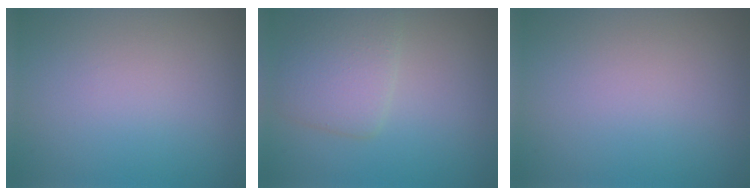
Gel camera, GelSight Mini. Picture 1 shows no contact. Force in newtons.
{"total": 3.8, "press": 3.7, "slide": 0.3}
{"total": 0.0}